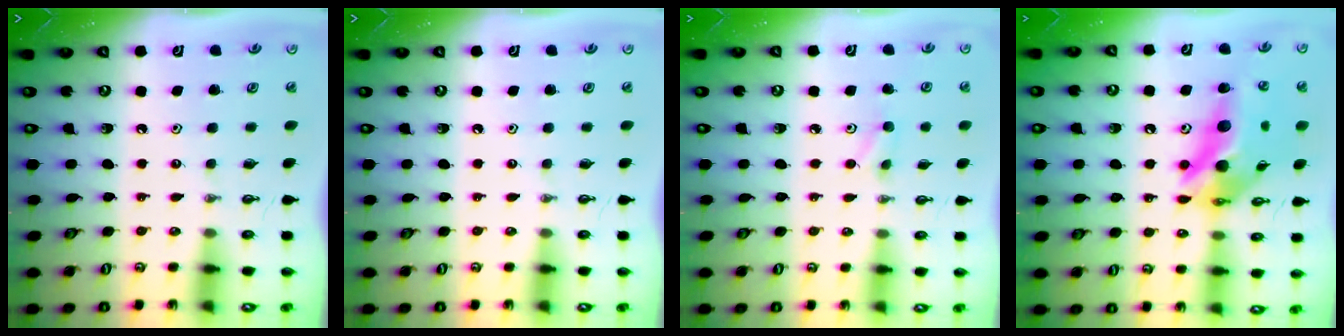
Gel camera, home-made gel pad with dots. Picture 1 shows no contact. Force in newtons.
{"total": 0.0}
{"total": 4.2, "press": 4.1, "slide": 0.8}
{"total": 18.3, "press": 18.0, "slide": 3.5}